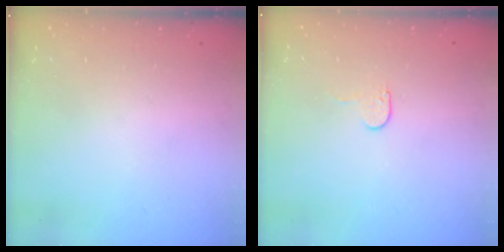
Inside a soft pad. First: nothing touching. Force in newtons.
{"total": 4.5, "press": 4.5, "slide": 0.5}